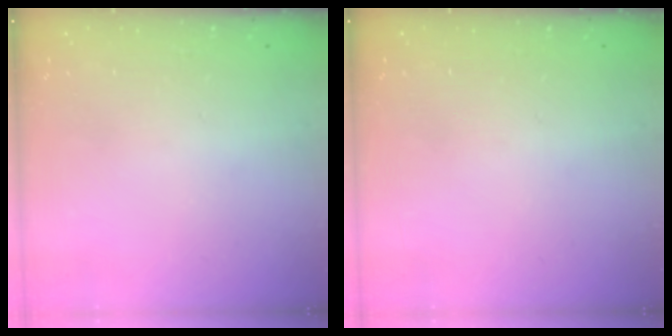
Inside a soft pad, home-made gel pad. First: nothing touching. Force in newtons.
{"total": 0.0}